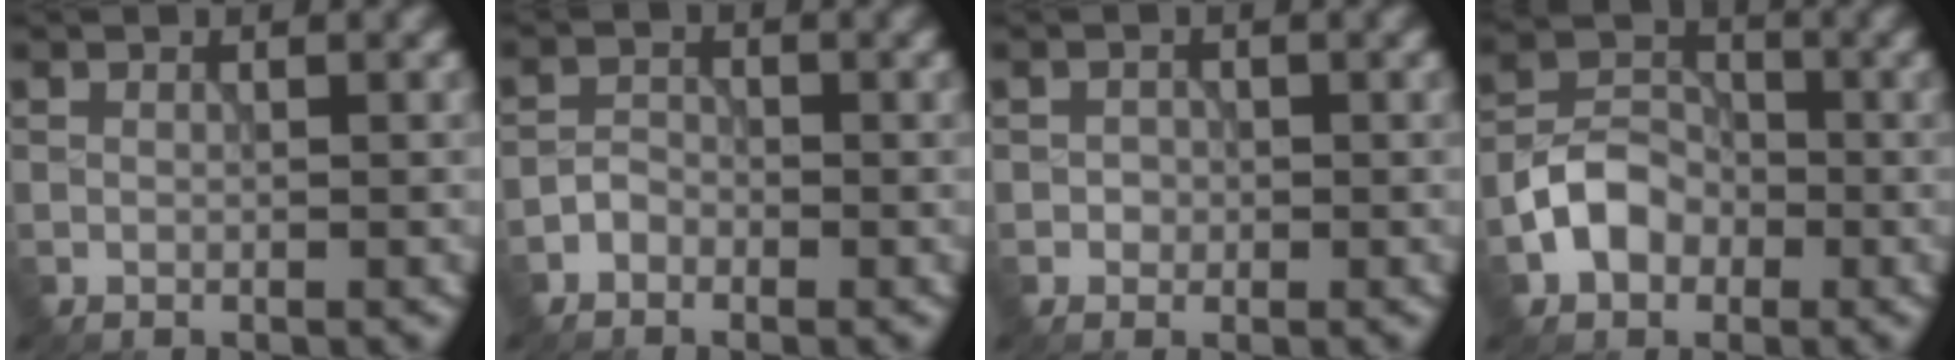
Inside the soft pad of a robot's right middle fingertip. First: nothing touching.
{"total": 1.4, "force": [-1.0, 0.9, 0.3], "torque": [-0.002, 0.007, -0.022]}
{"total": 1.0, "force": [-0.2, 0.9, 0.2], "torque": [0.003, -0.002, -0.004]}
{"total": 4.2, "force": [-1.8, 3.2, 2.0], "torque": [-0.036, 0.009, -0.037]}